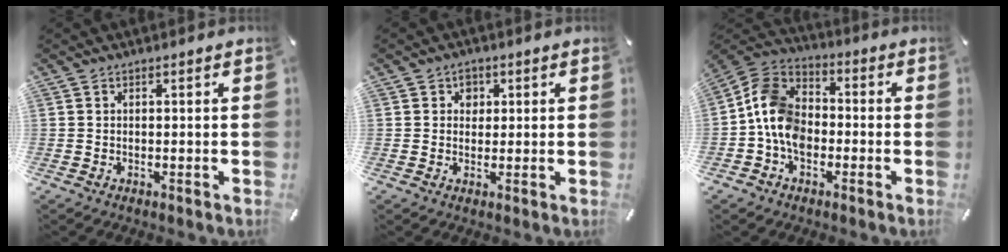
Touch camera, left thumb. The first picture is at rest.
{"total": 2.8, "force": [0.7, 2.5, 0.9], "torque": [0.002, -0.003, 0.006]}
{"total": 10.3, "force": [-2.9, 7.9, 5.8], "torque": [-0.137, 0.023, -0.056]}